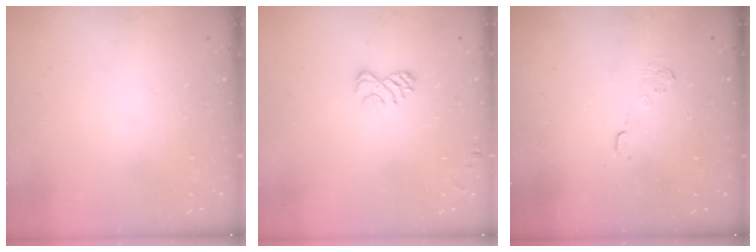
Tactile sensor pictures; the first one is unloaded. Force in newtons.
{"total": 6.1, "press": 5.9, "slide": 1.4}
{"total": 3.5, "press": 3.2, "slide": 1.4}